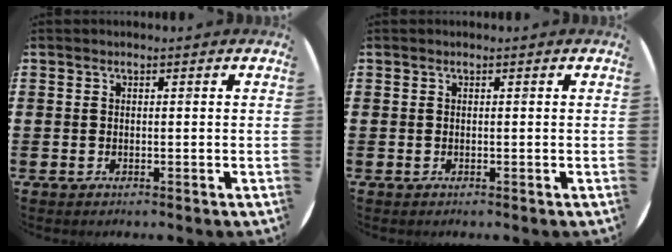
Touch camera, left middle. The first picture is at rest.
{"total": 0.0}